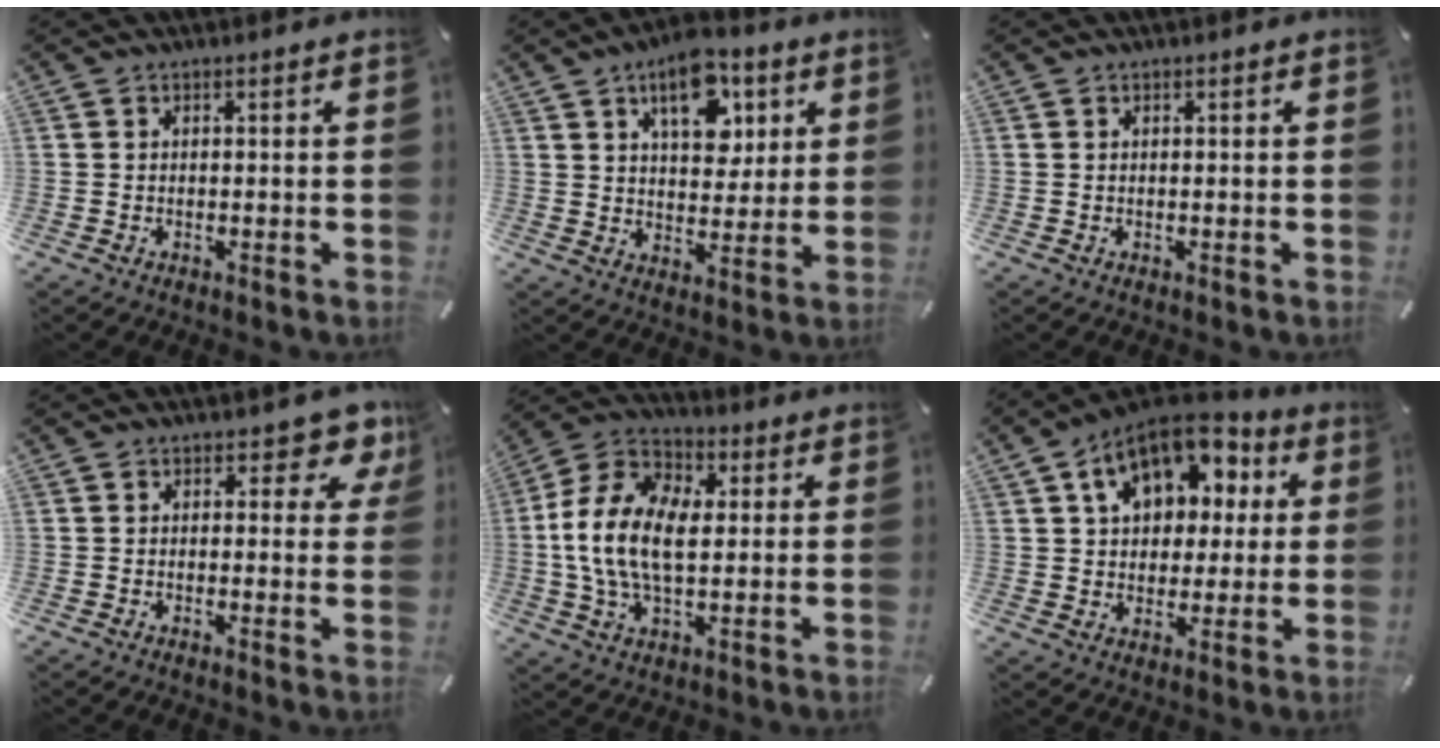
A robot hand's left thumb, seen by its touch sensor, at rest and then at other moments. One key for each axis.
{"total": 12.9, "fx": 6.4, "fy": 7.6, "fz": 8.2, "tx": -0.105, "ty": -0.020, "tz": 0.107}
{"total": 0.0}
{"total": 6.1, "fx": 3.6, "fy": 3.4, "fz": 3.5, "tx": -0.025, "ty": -0.021, "tz": 0.054}
{"total": 15.5, "fx": 0.3, "fy": 10.0, "fz": 11.8, "tx": -0.271, "ty": 0.007, "tz": 0.003}
{"total": 13.7, "fx": 6.4, "fy": 9.8, "fz": 7.1, "tx": -0.120, "ty": -0.027, "tz": 0.121}